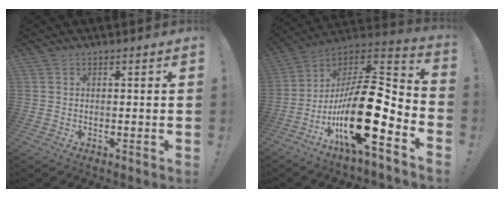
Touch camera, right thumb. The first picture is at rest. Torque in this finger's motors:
{"motor_torque": [3.08, 1.92, 1.86, -0.91, 0.38]}